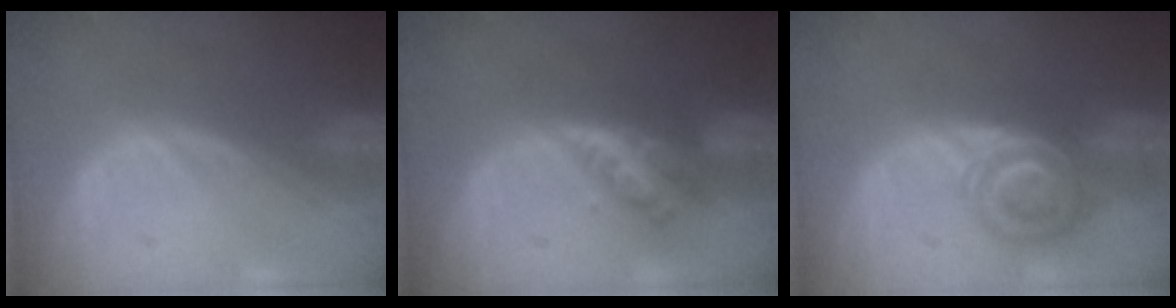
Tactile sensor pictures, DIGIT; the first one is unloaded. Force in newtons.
{"total": 4.7, "press": 4.4, "slide": 1.5}
{"total": 6.9, "press": 5.9, "slide": 3.5}